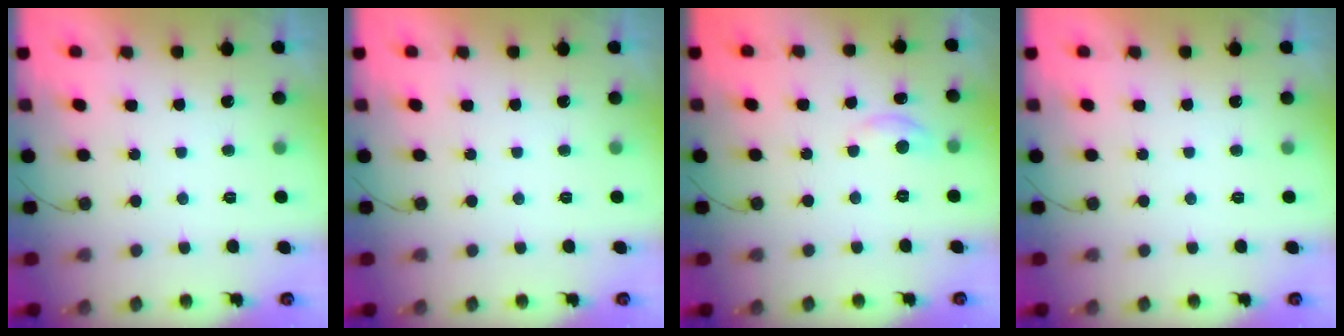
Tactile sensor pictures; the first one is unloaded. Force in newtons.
{"total": 0.0}
{"total": 4.4, "press": 4.3, "slide": 0.6}
{"total": 0.0}